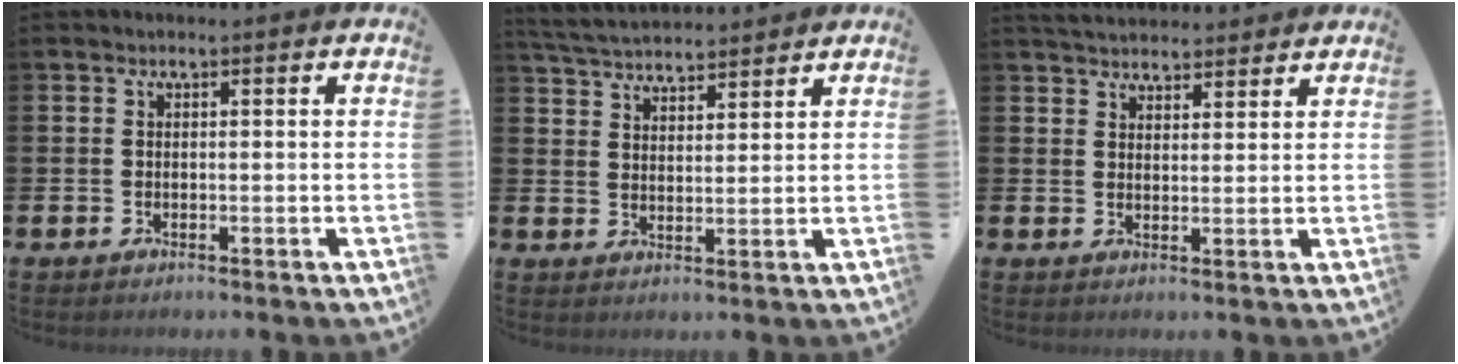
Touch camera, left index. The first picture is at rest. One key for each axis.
{"total": 4.6, "fx": 4.6, "fy": 0.6, "fz": 0.3, "tx": -0.028, "ty": -0.020, "tz": 0.084}
{"total": 3.9, "fx": 3.8, "fy": 0.8, "fz": 0.1, "tx": -0.009, "ty": -0.018, "tz": 0.070}